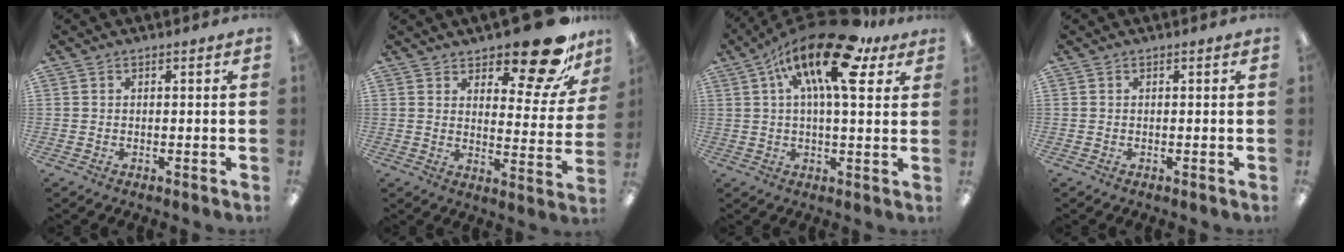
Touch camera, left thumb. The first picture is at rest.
{"total": 16.0, "force": [12.3, 5.7, 8.5], "torque": [-0.110, -0.089, 0.205]}
{"total": 20.1, "force": [9.9, 7.2, 15.9], "torque": [-0.257, -0.044, 0.155]}
{"total": 0.0}